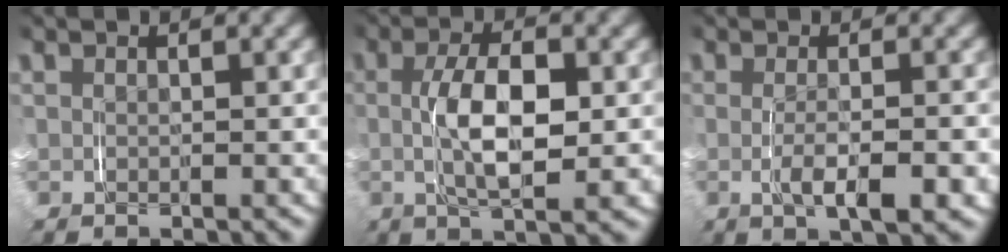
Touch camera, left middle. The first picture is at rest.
{"total": 5.3, "force": [-0.1, 1.5, 5.1], "torque": [-0.093, -0.006, 0.000]}
{"total": 3.0, "force": [-1.1, 0.1, 2.8], "torque": [-0.046, -0.006, -0.015]}